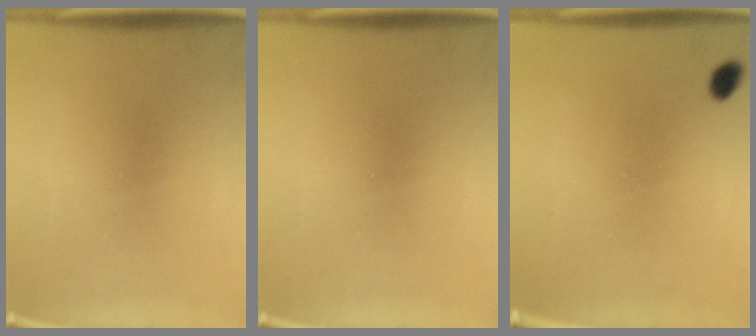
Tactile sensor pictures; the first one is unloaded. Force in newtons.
{"total": 0.0}
{"total": 1.9}